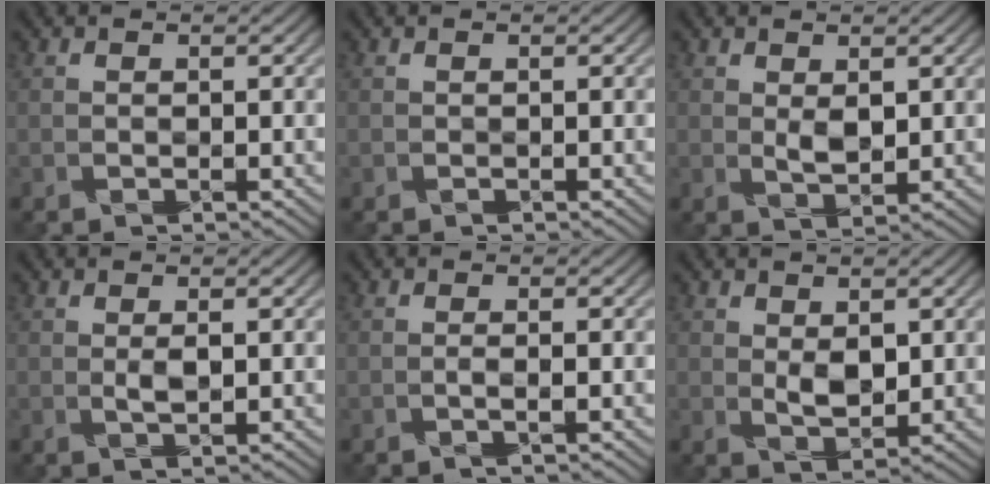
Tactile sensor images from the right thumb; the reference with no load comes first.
{"total": 0.0}
{"total": 2.2, "force": [0.9, 1.1, 1.7], "torque": [-0.040, -0.007, 0.024]}
{"total": 1.3, "force": [0.4, 0.4, 1.2], "torque": [-0.025, -0.001, 0.010]}
{"total": 0.7, "force": [-0.2, 0.1, 0.7], "torque": [-0.014, 0.001, -0.007]}
{"total": 3.0, "force": [0.9, 1.7, 2.2], "torque": [-0.049, -0.007, 0.026]}